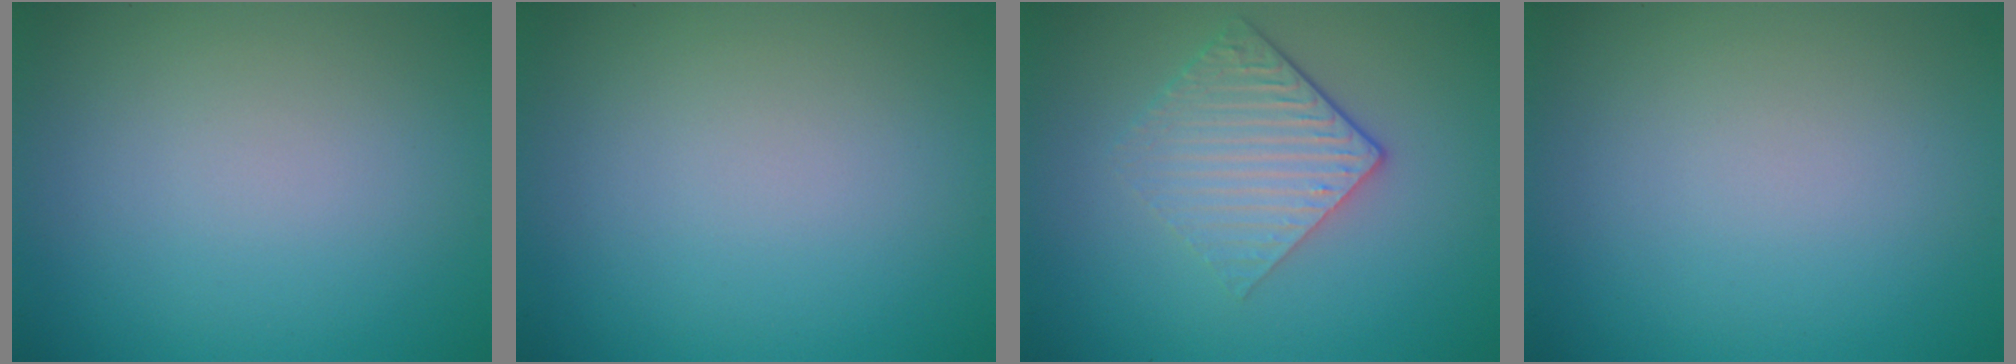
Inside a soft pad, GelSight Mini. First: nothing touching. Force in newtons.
{"total": 0.0}
{"total": 3.8, "press": 2.8, "slide": 2.6}
{"total": 0.0}